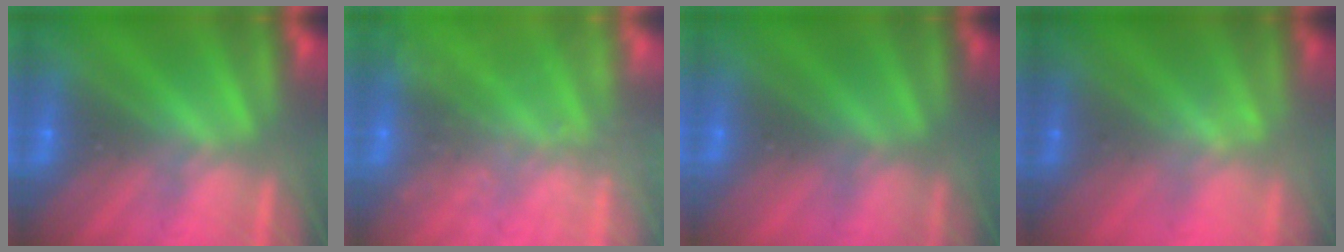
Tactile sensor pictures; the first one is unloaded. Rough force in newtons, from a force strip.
{"total": 2.4}
{"total": 2.4}
{"total": 1.4}